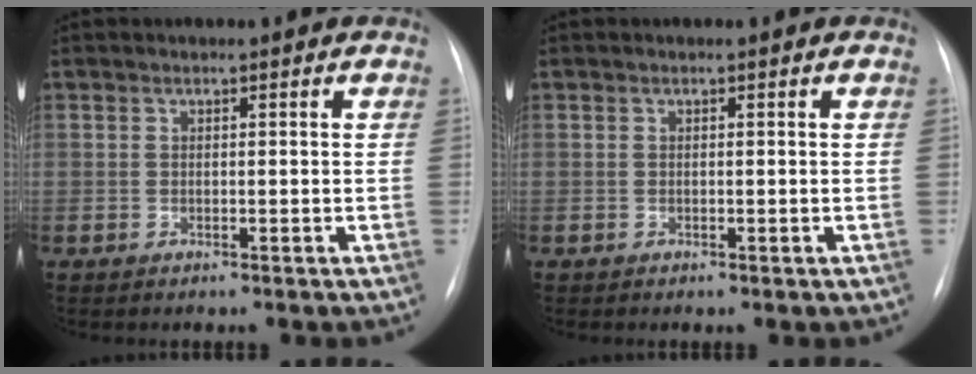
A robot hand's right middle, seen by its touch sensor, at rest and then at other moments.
{"total": 0.0}